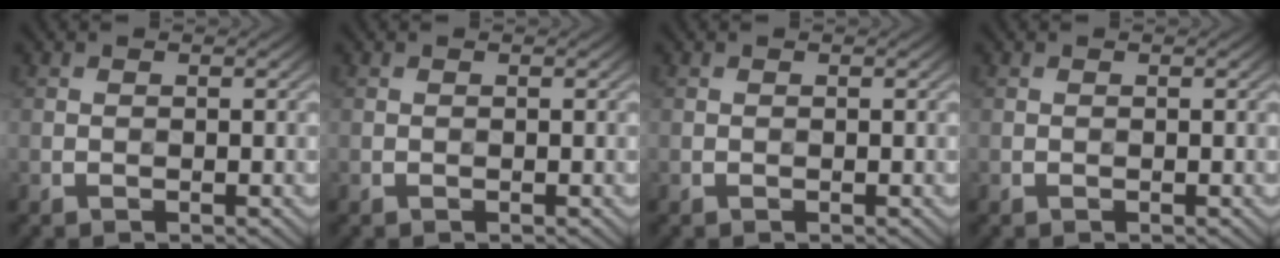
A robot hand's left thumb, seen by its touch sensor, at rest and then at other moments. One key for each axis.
{"total": 0.0}
{"total": 0.0}
{"total": 0.0}